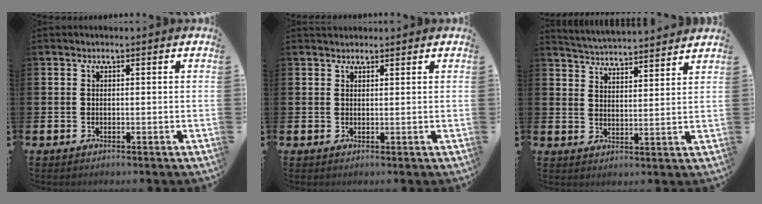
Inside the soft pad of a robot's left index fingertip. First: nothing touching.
{"total": 1.5, "force": [1.4, 0.5, 0.0], "torque": [0.014, -0.002, 0.023]}
{"total": 4.7, "force": [4.7, 0.1, -0.1], "torque": [-0.006, -0.040, 0.080]}